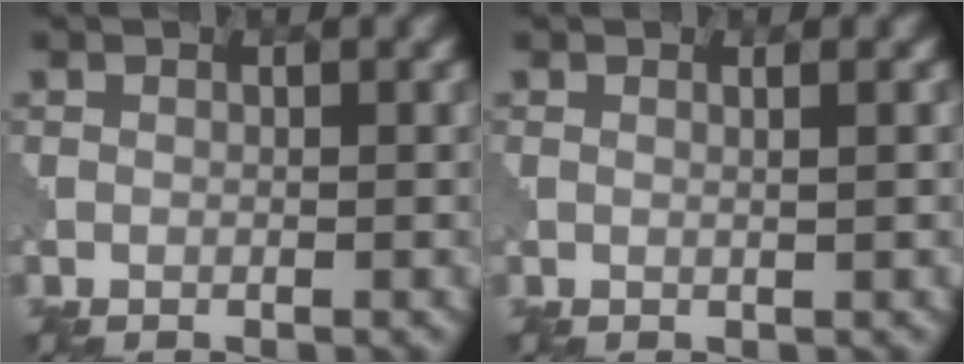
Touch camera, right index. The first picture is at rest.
{"total": 1.6, "force": [0.5, 0.9, 1.2], "torque": [0.004, 0.014, -0.018]}